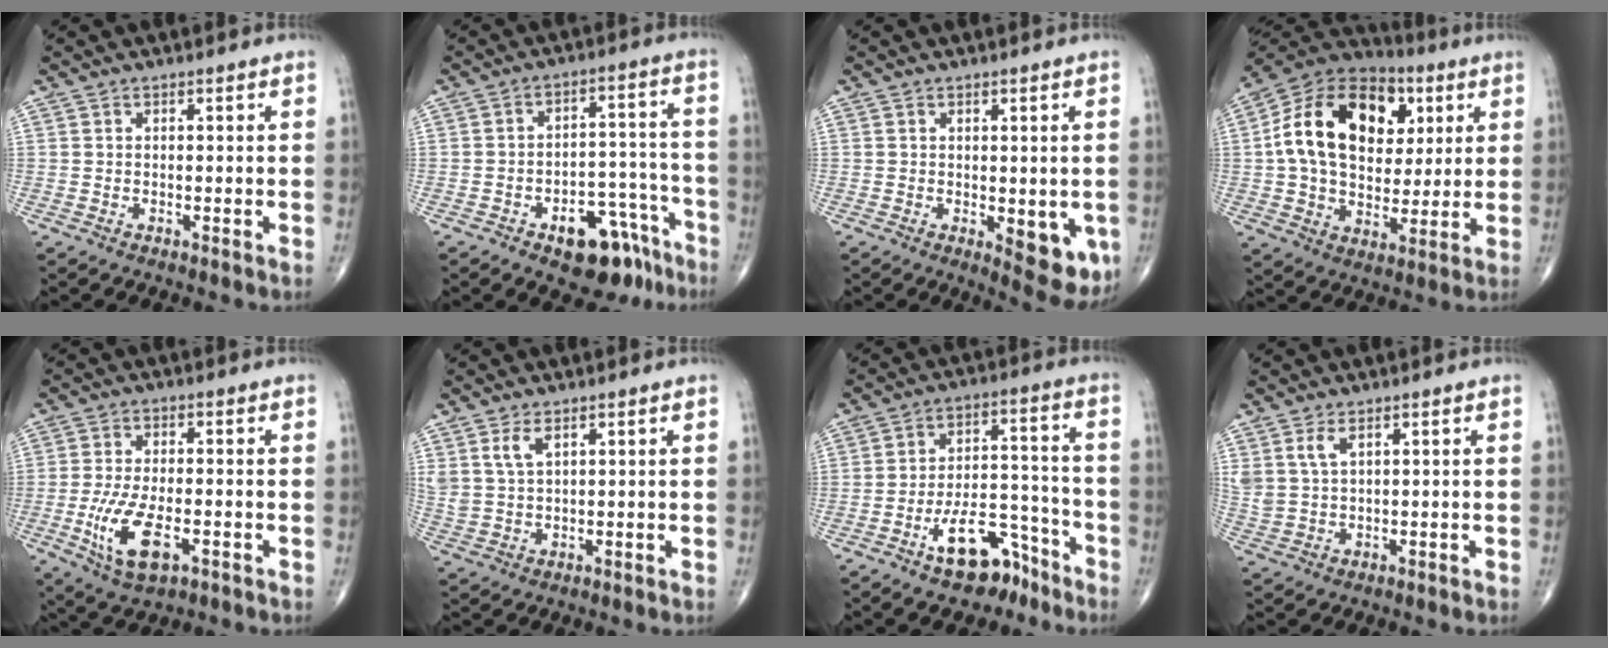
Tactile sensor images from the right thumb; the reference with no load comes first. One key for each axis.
{"total": 12.8, "fx": -7.9, "fy": 6.7, "fz": 7.5, "tx": -0.065, "ty": 0.074, "tz": -0.105}
{"total": 8.7, "fx": -1.9, "fy": 3.8, "fz": 7.5, "tx": -0.073, "ty": -0.017, "tz": -0.016}
{"total": 22.6, "fx": 5.1, "fy": 15.3, "fz": 15.8, "tx": -0.251, "ty": 0.008, "tz": 0.081}
{"total": 10.1, "fx": -3.2, "fy": 4.5, "fz": 8.5, "tx": -0.171, "ty": -0.002, "tz": -0.052}
{"total": 4.4, "fx": 2.4, "fy": 2.1, "fz": 3.1, "tx": -0.066, "ty": -0.008, "tz": 0.057}
{"total": 11.6, "fx": -7.4, "fy": 5.9, "fz": 6.7, "tx": -0.082, "ty": 0.075, "tz": -0.118}
{"total": 4.2, "fx": 2.2, "fy": 1.9, "fz": 3.0, "tx": -0.068, "ty": -0.006, "tz": 0.056}